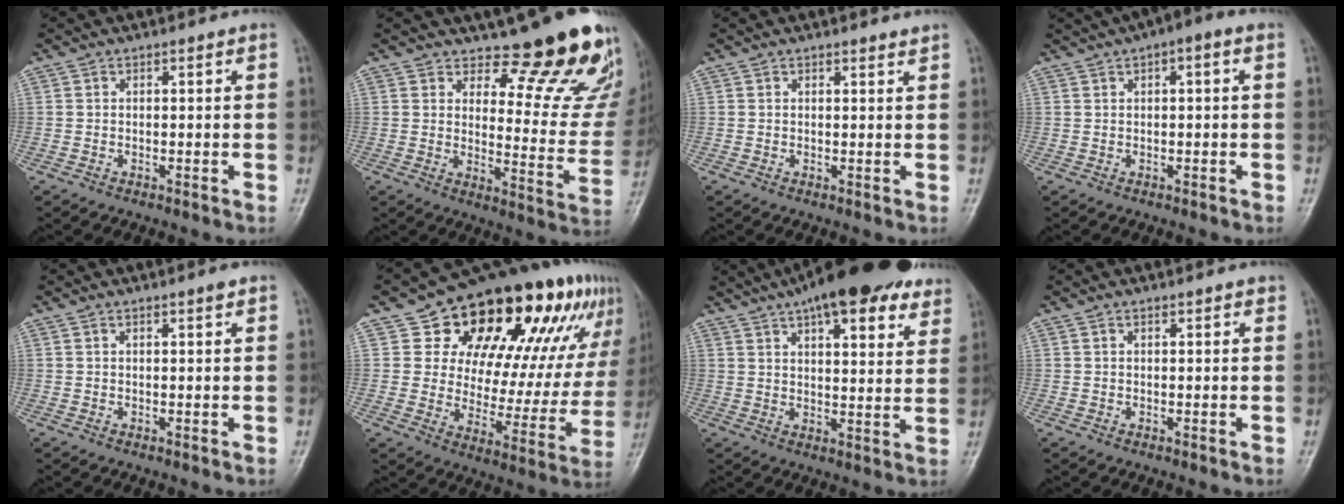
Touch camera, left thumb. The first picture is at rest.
{"total": 16.1, "force": [13.9, 4.6, 6.7], "torque": [-0.033, -0.142, 0.165]}
{"total": 1.4, "force": [1.3, 0.2, 0.4], "torque": [0.003, -0.005, 0.019]}
{"total": 5.5, "force": [2.3, 1.7, 4.7], "torque": [-0.077, 0.023, 0.026]}
{"total": 1.1, "force": [0.8, 0.0, 0.7], "torque": [-0.011, -0.002, 0.015]}
{"total": 29.2, "force": [16.0, 15.3, 19.0], "torque": [-0.231, -0.025, 0.233]}
{"total": 21.7, "force": [14.5, 7.6, 14.3], "torque": [-0.182, -0.014, 0.193]}
{"total": 1.1, "force": [0.8, 0.4, 0.6], "torque": [-0.007, -0.002, 0.011]}